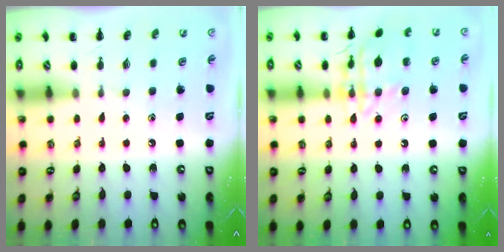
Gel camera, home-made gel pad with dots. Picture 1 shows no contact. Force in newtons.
{"total": 13.8, "press": 13.8, "slide": 1.0}